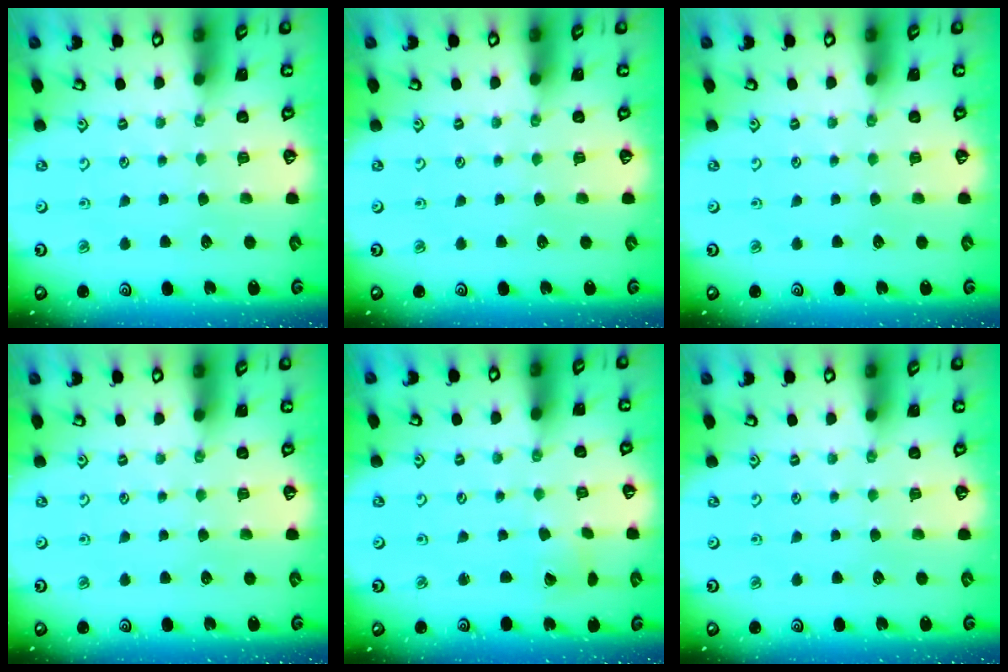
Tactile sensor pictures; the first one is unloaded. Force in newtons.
{"total": 0.0}
{"total": 0.0}
{"total": 0.0}
{"total": 1.8, "press": 1.8, "slide": 0.2}
{"total": 0.0}